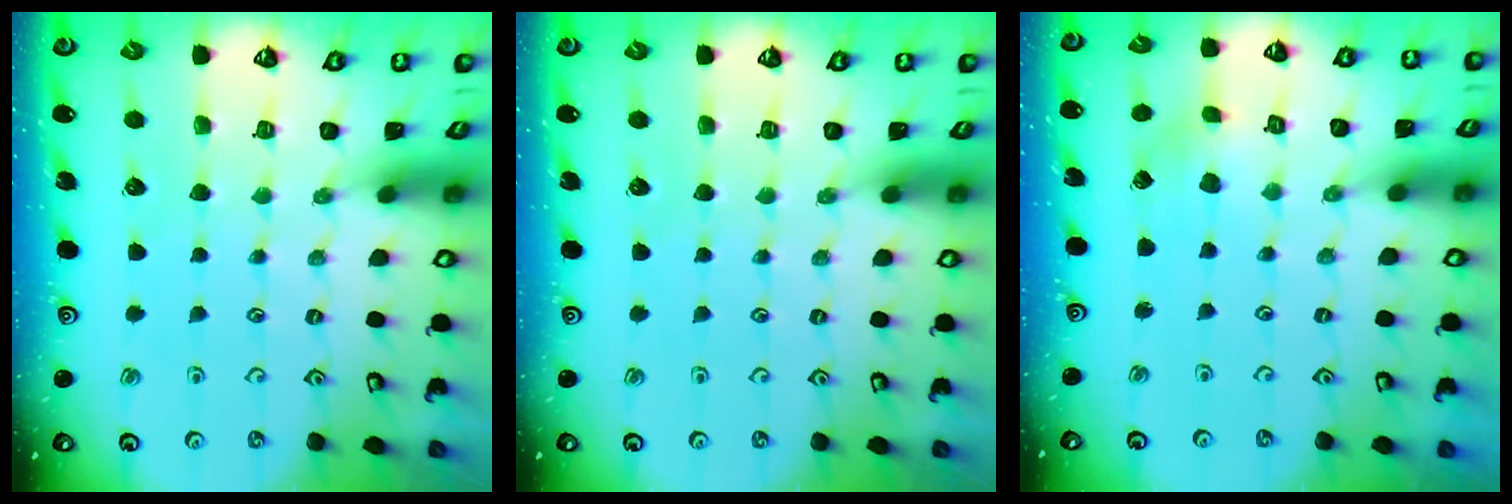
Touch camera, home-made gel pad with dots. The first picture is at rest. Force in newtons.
{"total": 0.0}
{"total": 2.9, "press": 2.9, "slide": 0.1}